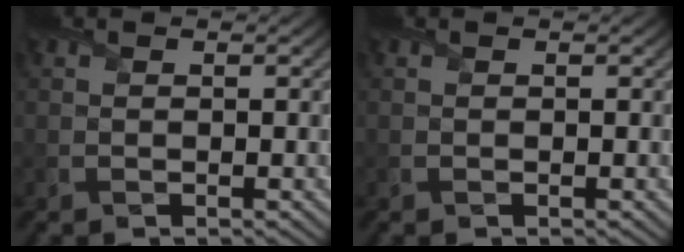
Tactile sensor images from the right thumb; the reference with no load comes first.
{"total": 0.0}